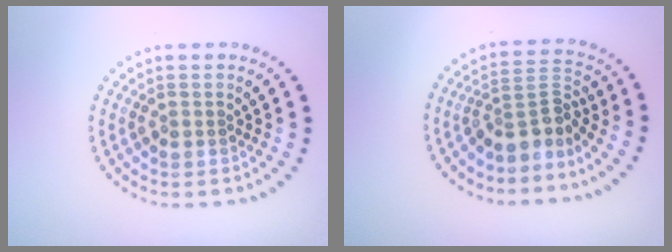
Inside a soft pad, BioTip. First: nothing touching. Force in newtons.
{"total": 3.4, "press": 2.3, "slide": 2.5}